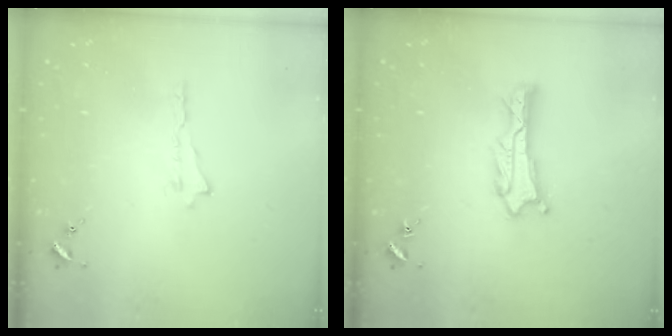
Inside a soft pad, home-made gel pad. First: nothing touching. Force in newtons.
{"total": 1.2, "press": 1.2, "slide": 0.1}